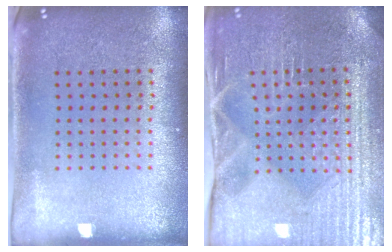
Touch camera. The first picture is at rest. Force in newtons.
{"total": 4.3, "press": 4.2, "slide": 1.0}